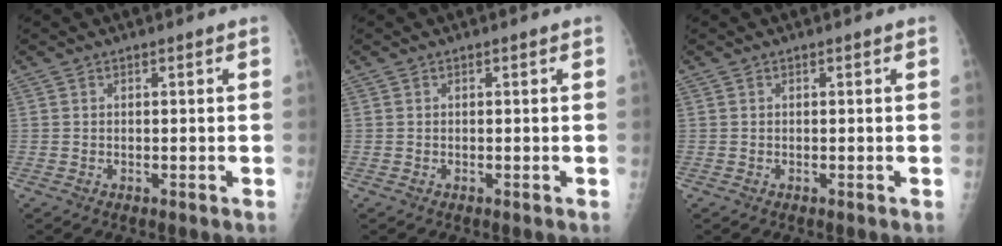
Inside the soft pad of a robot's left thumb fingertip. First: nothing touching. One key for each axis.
{"total": 0.0}
{"total": 0.0}